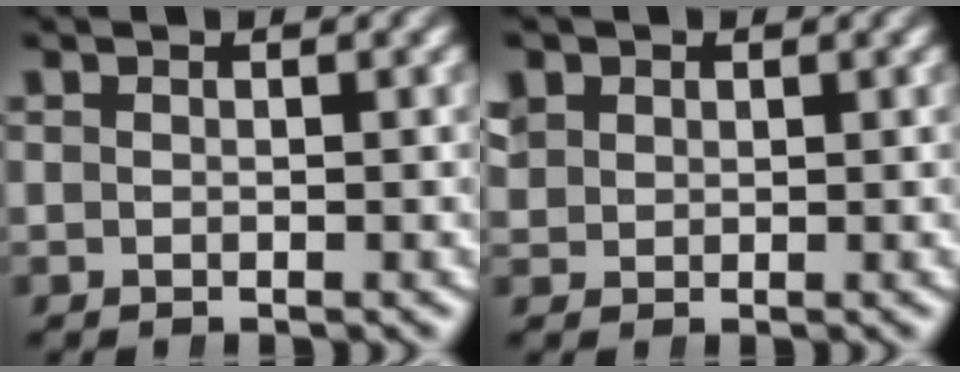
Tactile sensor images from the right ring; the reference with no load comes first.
{"total": 2.6, "force": [1.2, 2.1, 0.9], "torque": [-0.021, 0.003, 0.026]}